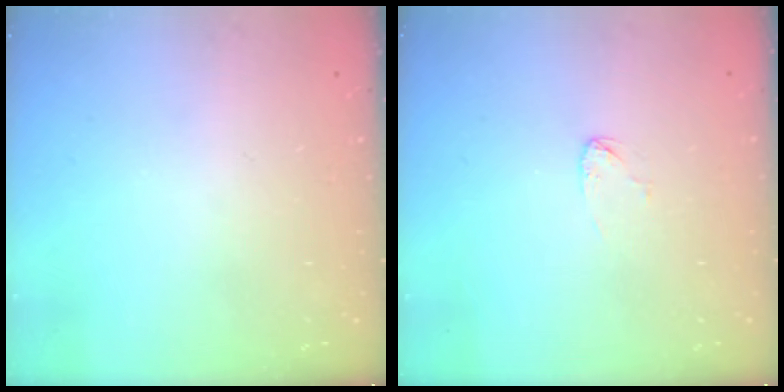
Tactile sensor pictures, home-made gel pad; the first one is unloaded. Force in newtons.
{"total": 3.0, "press": 3.0, "slide": 0.2}